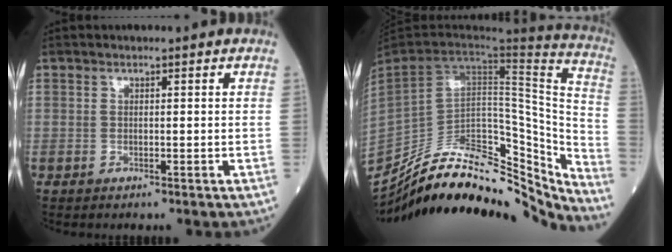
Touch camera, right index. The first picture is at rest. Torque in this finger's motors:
{"motor_torque": [0.02, -0.92, 0.61, 0.13]}